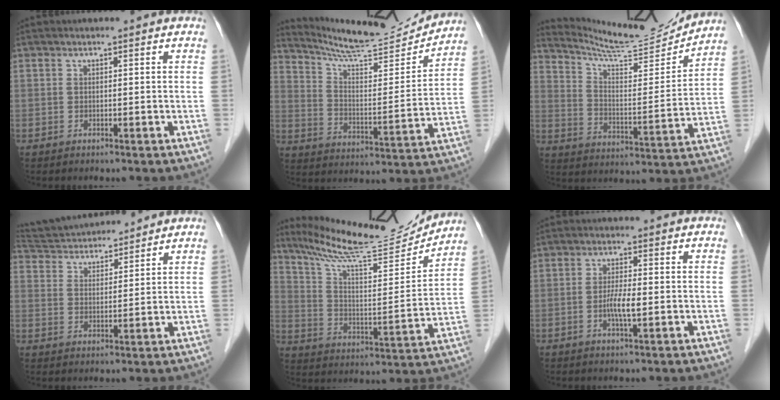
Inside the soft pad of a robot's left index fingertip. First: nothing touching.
{"total": 16.1, "force": [15.5, 0.5, 4.3], "torque": [-0.081, -0.032, 0.234]}
{"total": 14.3, "force": [13.9, -0.4, 3.2], "torque": [-0.065, -0.030, 0.217]}
{"total": 12.3, "force": [11.5, 2.4, 3.6], "torque": [-0.071, 0.031, 0.195]}
{"total": 17.6, "force": [16.6, 0.4, 6.1], "torque": [-0.114, -0.037, 0.259]}
{"total": 3.6, "force": [-1.6, 0.3, 3.2], "torque": [-0.065, -0.008, -0.031]}